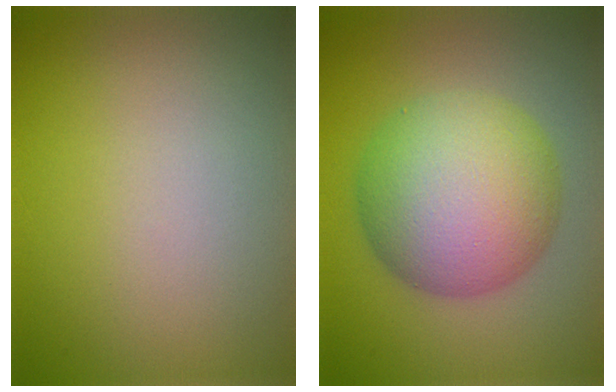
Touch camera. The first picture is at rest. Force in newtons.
{"total": 10.3, "press": 10.3, "slide": 0.1}